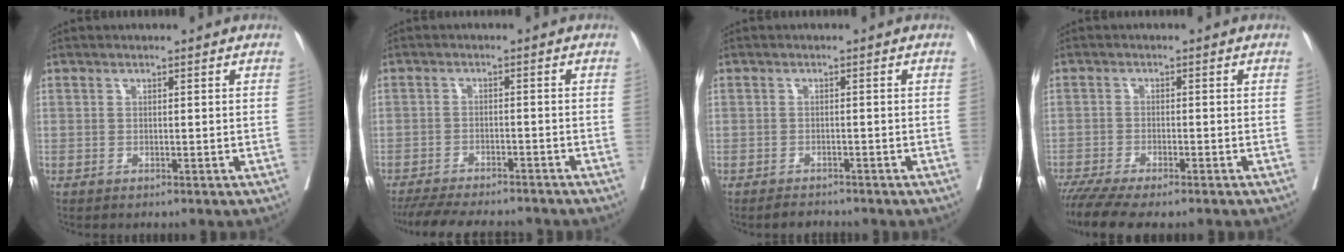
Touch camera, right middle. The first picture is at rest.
{"total": 14.6, "force": [-13.1, 2.7, 5.8], "torque": [-0.114, -0.017, -0.183]}
{"total": 2.2, "force": [-2.1, 0.6, 0.5], "torque": [-0.008, -0.004, -0.031]}
{"total": 8.9, "force": [-7.3, 1.2, 4.9], "torque": [-0.072, -0.011, -0.118]}